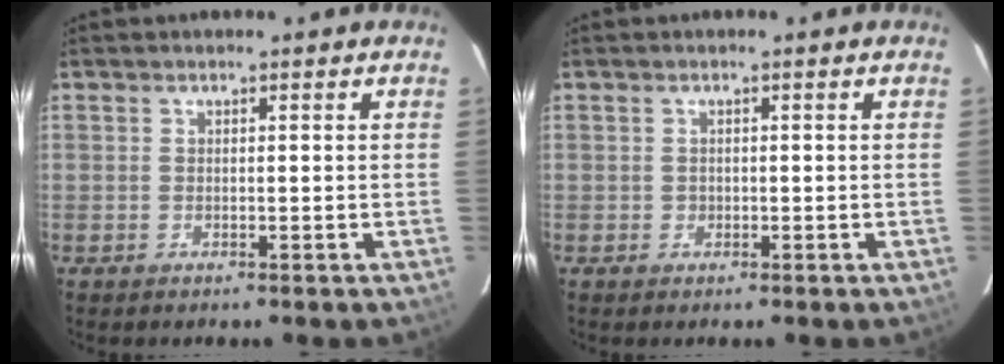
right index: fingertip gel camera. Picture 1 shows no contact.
{"total": 0.8, "force": [-0.3, 0.8, 0.0], "torque": [0.003, 0.001, -0.002]}